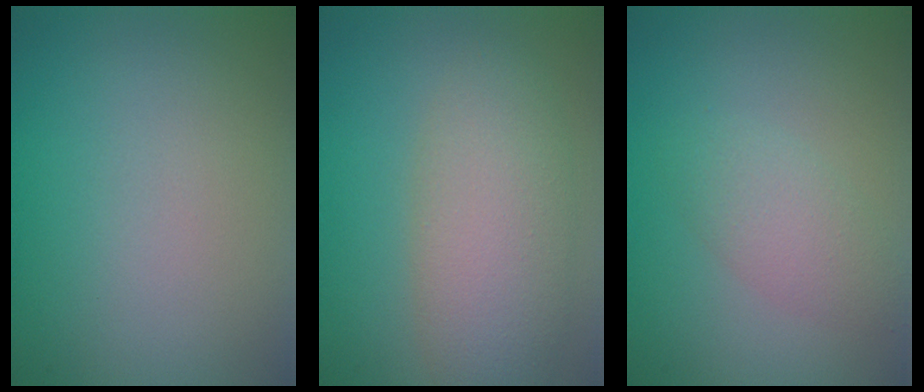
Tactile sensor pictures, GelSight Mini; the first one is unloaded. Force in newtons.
{"total": 5.7, "press": 5.7, "slide": 0.3}
{"total": 2.4, "press": 2.4, "slide": 0.1}